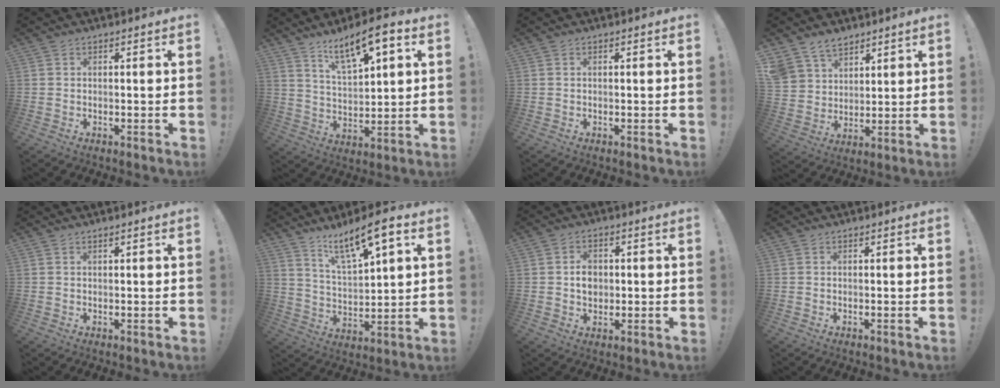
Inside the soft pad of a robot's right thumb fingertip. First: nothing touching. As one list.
[{"total": 12.0, "force": [7.4, 3.7, 8.7], "torque": [-0.144, -0.035, 0.121]}, {"total": 0.0}, {"total": 9.4, "force": [7.1, 6.0, 1.6], "torque": [-0.035, -0.048, 0.144]}, {"total": 0.6, "force": [0.4, -0.1, 0.5], "torque": [-0.012, 0.001, 0.007]}, {"total": 12.1, "force": [8.3, 2.6, 8.4], "torque": [-0.145, -0.049, 0.135]}, {"total": 5.5, "force": [0.2, 4.7, 2.8], "torque": [-0.019, -0.002, 0.000]}, {"total": 0.0}]